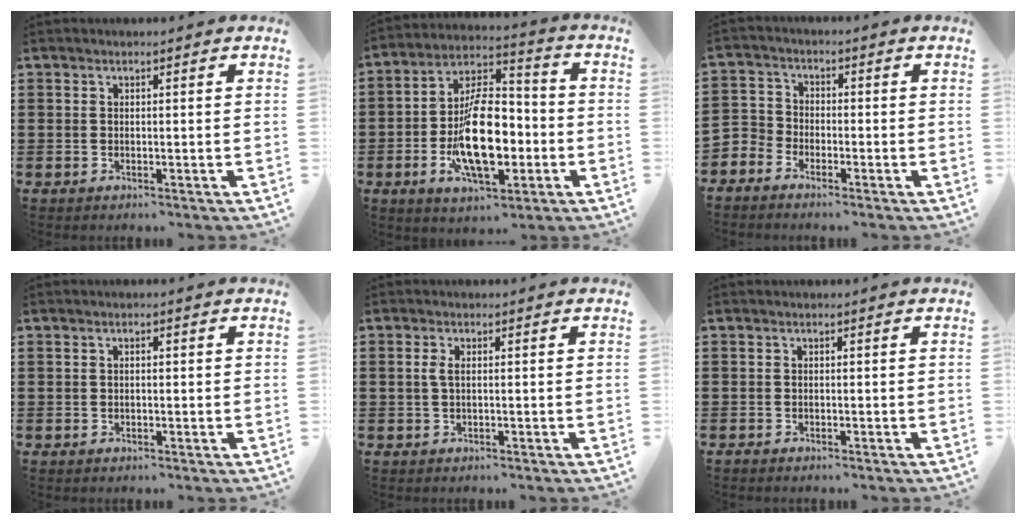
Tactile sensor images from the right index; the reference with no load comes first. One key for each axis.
{"total": 14.8, "fx": -3.6, "fy": 7.2, "fz": 12.4, "tx": -0.236, "ty": -0.003, "tz": -0.063}
{"total": 3.1, "fx": -2.8, "fy": 1.4, "fz": -0.1, "tx": -0.019, "ty": 0.002, "tz": -0.065}
{"total": 0.6, "fx": 0.0, "fy": 0.3, "fz": 0.5, "tx": -0.012, "ty": 0.000, "tz": 0.000}
{"total": 1.7, "fx": 0.2, "fy": 0.6, "fz": 1.6, "tx": -0.032, "ty": 0.004, "tz": 0.001}
{"total": 0.5, "fx": -0.5, "fy": 0.0, "fz": 0.0, "tx": -0.001, "ty": -0.001, "tz": -0.011}